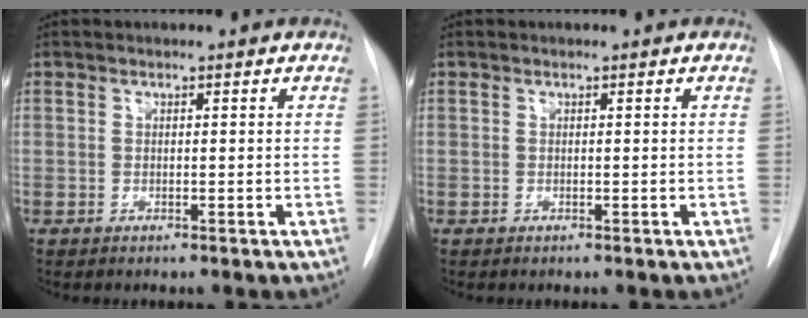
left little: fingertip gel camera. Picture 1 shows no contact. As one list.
[{"total": 0.0}]